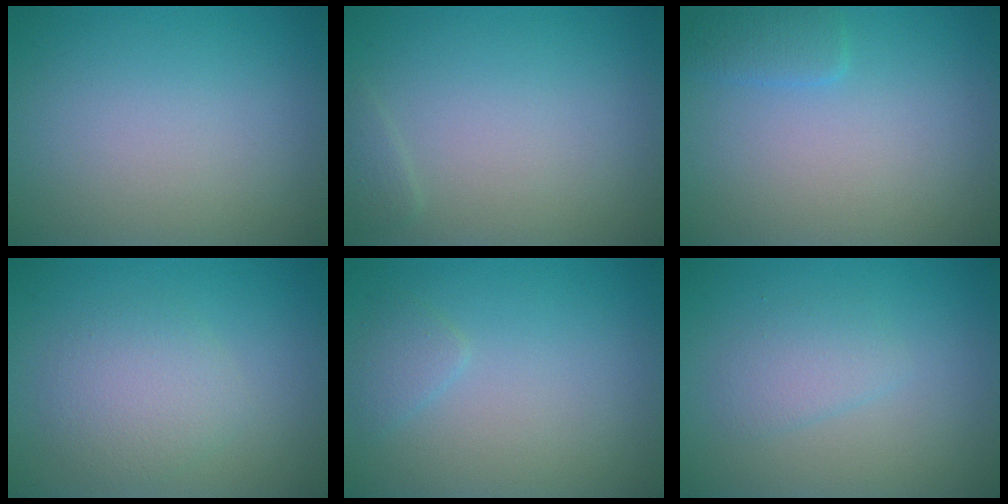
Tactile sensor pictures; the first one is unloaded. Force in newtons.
{"total": 0.7, "press": 0.7, "slide": 0.1}
{"total": 1.5, "press": 1.5, "slide": 0.1}
{"total": 3.0, "press": 3.0, "slide": 0.1}
{"total": 1.2, "press": 1.2, "slide": 0.1}
{"total": 1.8, "press": 1.8, "slide": 0.1}